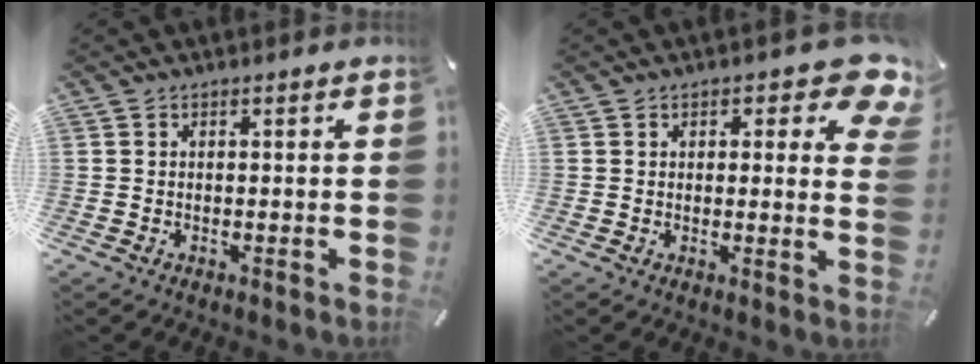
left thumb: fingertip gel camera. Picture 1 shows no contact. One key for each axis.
{"total": 8.0, "fx": 4.1, "fy": 3.6, "fz": 5.9, "tx": -0.063, "ty": -0.021, "tz": 0.064}